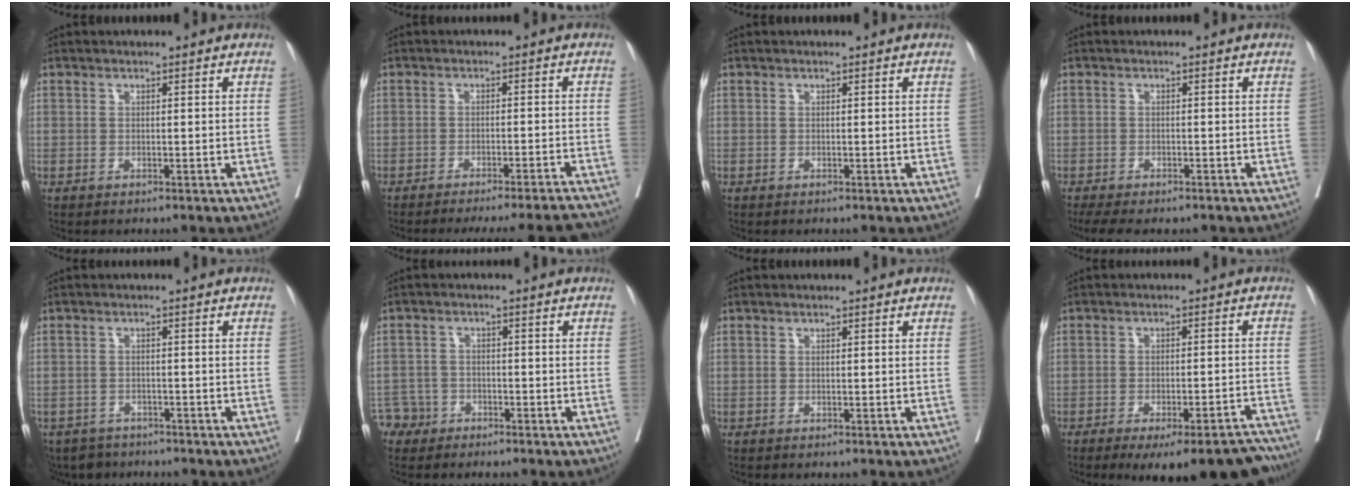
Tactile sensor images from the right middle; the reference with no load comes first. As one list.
[{"total": 14.0, "force": [-13.3, -1.2, 4.1], "torque": [-0.054, -0.012, -0.170]}, {"total": 0.0}, {"total": 7.4, "force": [-6.1, 2.2, 3.5], "torque": [-0.053, -0.006, -0.088]}, {"total": 5.3, "force": [-4.6, 2.5, 0.3], "torque": [0.004, -0.004, -0.073]}, {"total": 3.4, "force": [-2.3, 2.4, -0.7], "torque": [0.011, 0.009, -0.048]}, {"total": 0.0}, {"total": 16.2, "force": [-14.3, 2.6, 7.3], "torque": [-0.050, 0.007, -0.181]}]